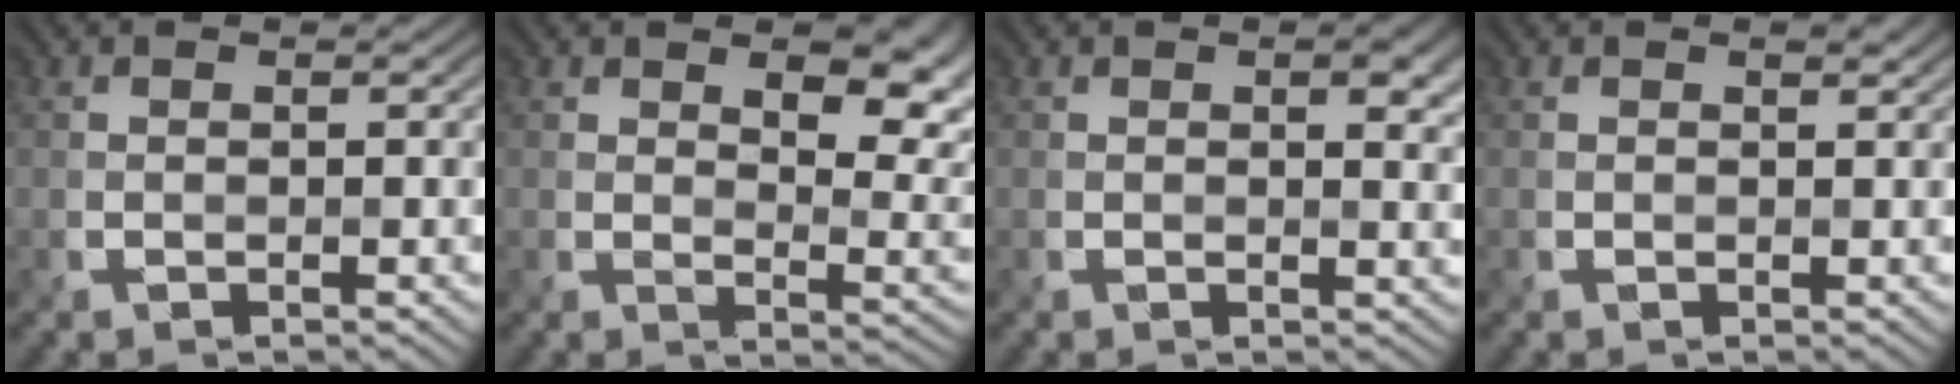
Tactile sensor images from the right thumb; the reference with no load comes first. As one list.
[{"total": 8.2, "force": [3.6, 4.0, 6.2], "torque": [-0.087, -0.011, 0.060]}, {"total": 3.9, "force": [1.1, 1.6, 3.3], "torque": [-0.042, 0.000, 0.019]}, {"total": 0.9, "force": [0.6, 0.4, 0.6], "torque": [-0.010, 0.001, 0.009]}]